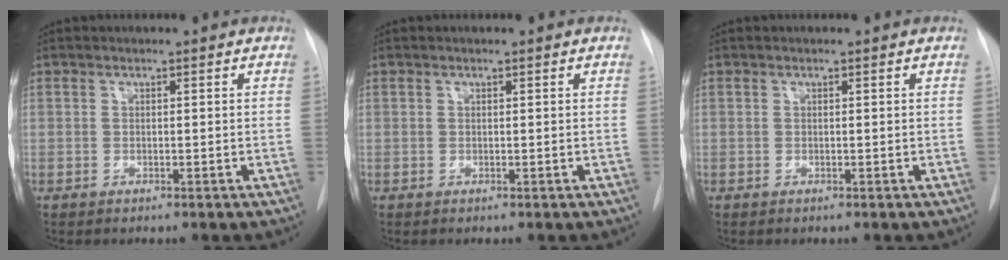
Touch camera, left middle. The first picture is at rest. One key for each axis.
{"total": 0.0}
{"total": 0.0}